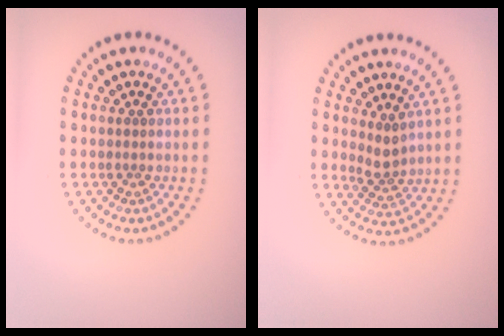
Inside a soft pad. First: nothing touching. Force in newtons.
{"total": 2.0, "press": 1.6, "slide": 1.3}